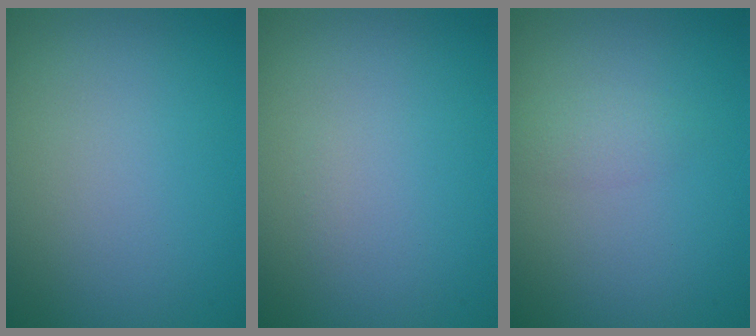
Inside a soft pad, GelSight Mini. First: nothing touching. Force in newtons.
{"total": 0.0}
{"total": 1.2, "press": 1.2, "slide": 0.0}